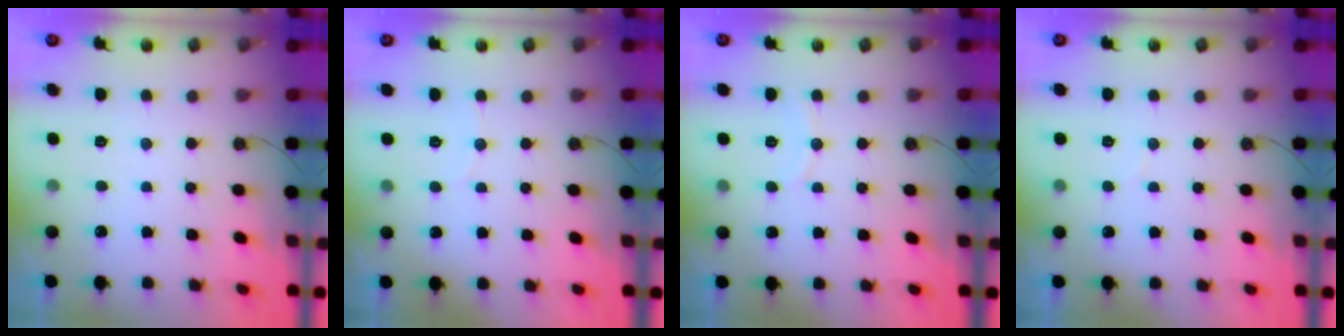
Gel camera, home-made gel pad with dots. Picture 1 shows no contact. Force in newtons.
{"total": 2.4, "press": 2.4, "slide": 0.2}
{"total": 3.8, "press": 3.8, "slide": 0.1}
{"total": 2.9, "press": 2.9, "slide": 0.2}